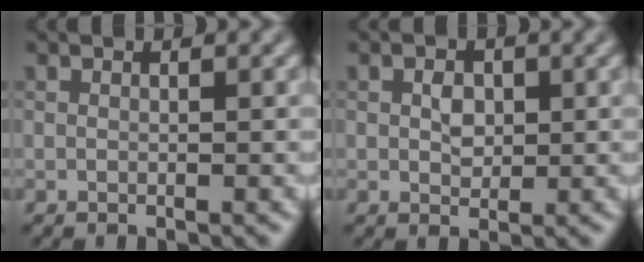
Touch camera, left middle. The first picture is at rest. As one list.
[{"total": 1.3, "force": [0.1, 1.1, 0.8], "torque": [-0.019, 0.000, 0.005]}]